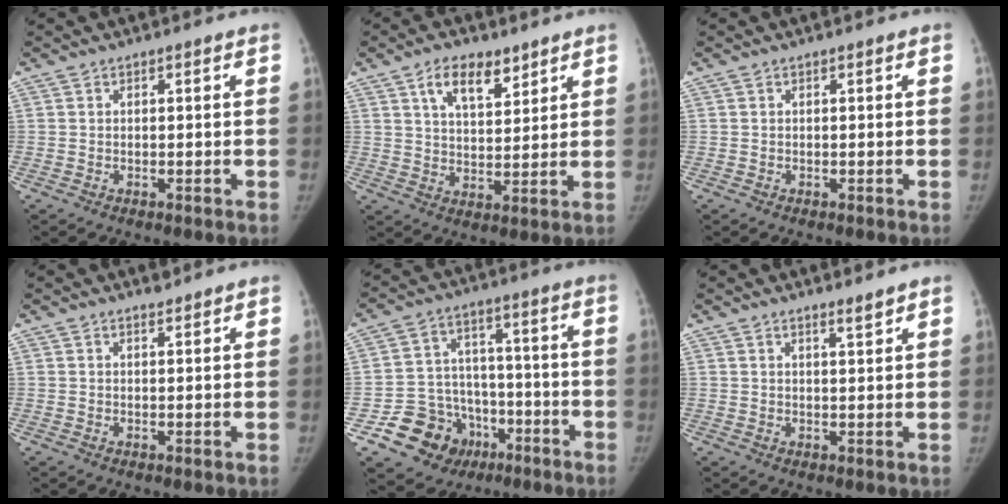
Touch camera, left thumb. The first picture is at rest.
{"total": 8.5, "force": [5.2, 4.2, 5.3], "torque": [-0.065, -0.030, 0.091]}
{"total": 0.0}
{"total": 1.0, "force": [0.9, 0.2, 0.2], "torque": [0.002, -0.007, 0.014]}
{"total": 13.8, "force": [-6.8, 11.5, 3.6], "torque": [-0.023, 0.077, -0.099]}
{"total": 2.0, "force": [1.6, 0.0, 1.1], "torque": [-0.010, -0.015, 0.027]}